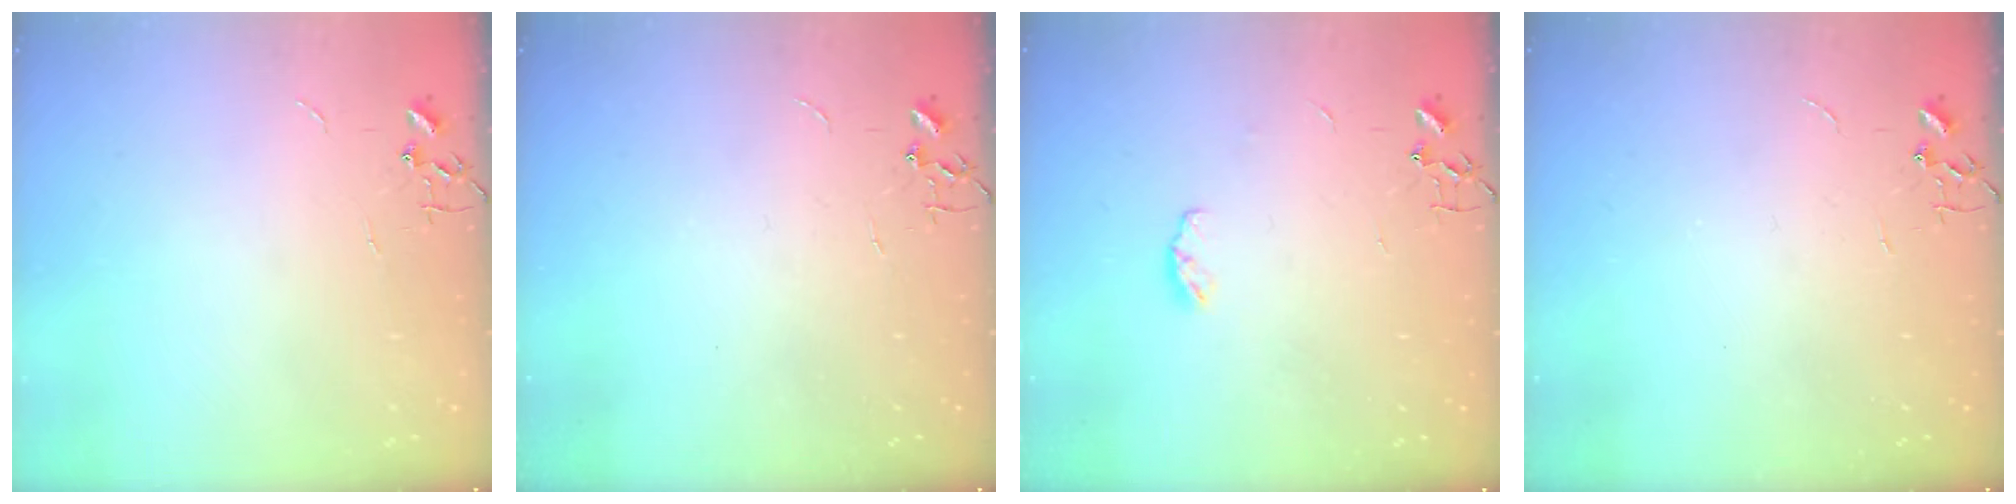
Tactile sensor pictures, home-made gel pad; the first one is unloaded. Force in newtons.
{"total": 0.0}
{"total": 4.7, "press": 4.6, "slide": 0.6}
{"total": 0.0}